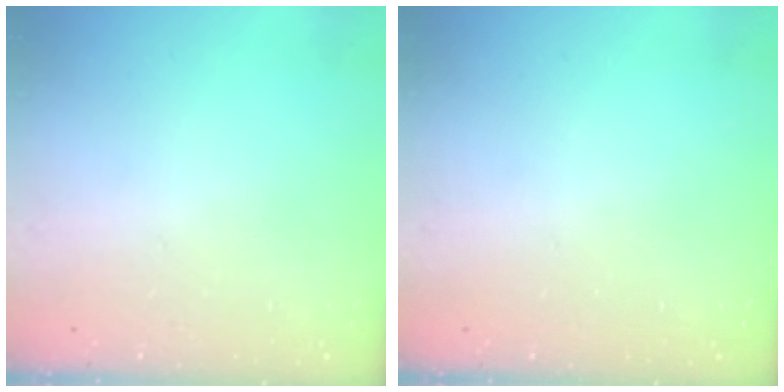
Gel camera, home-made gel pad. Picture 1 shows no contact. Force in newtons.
{"total": 0.0}